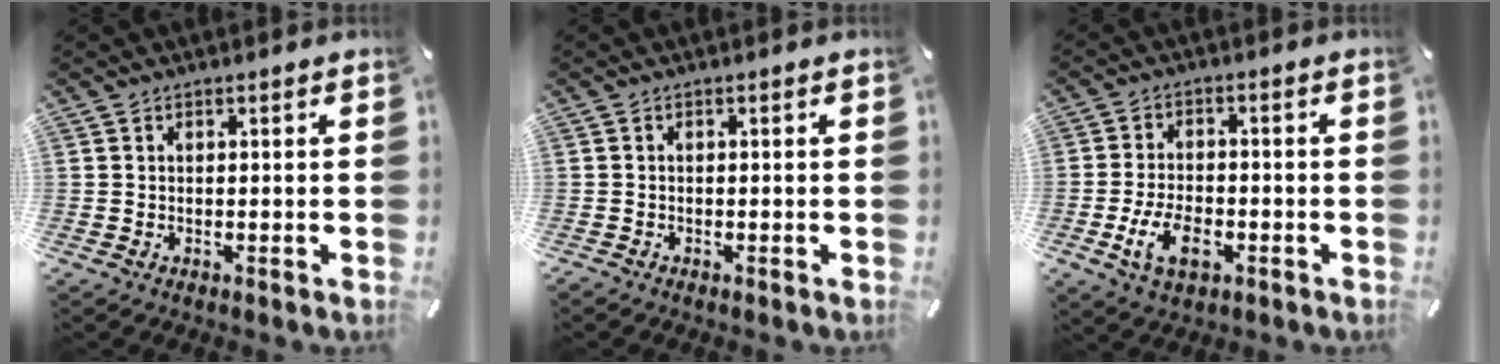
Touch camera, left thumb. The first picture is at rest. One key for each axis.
{"total": 0.5, "fx": -0.4, "fy": 0.3, "fz": 0.1, "tx": -0.003, "ty": 0.000, "tz": -0.009}
{"total": 8.8, "fx": -3.4, "fy": 5.2, "fz": 6.3, "tx": -0.129, "ty": 0.001, "tz": -0.061}